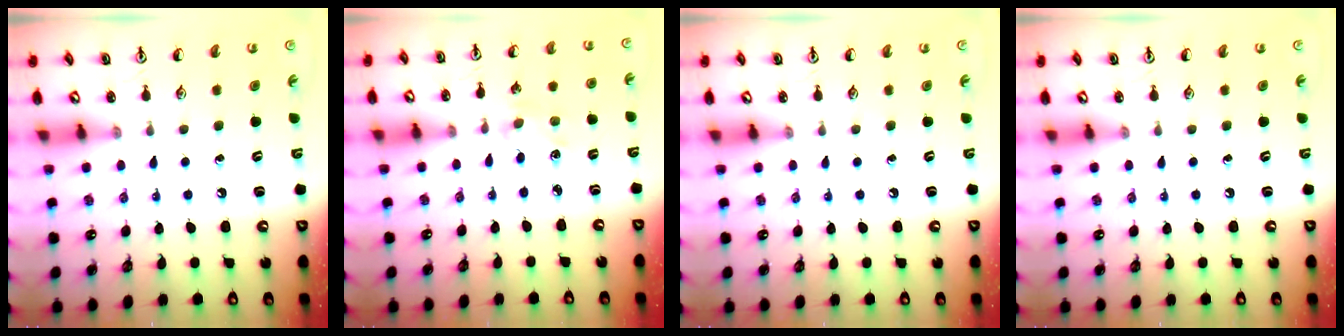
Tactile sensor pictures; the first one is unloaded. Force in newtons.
{"total": 1.9, "press": 1.8, "slide": 0.3}
{"total": 0.0}
{"total": 0.0}